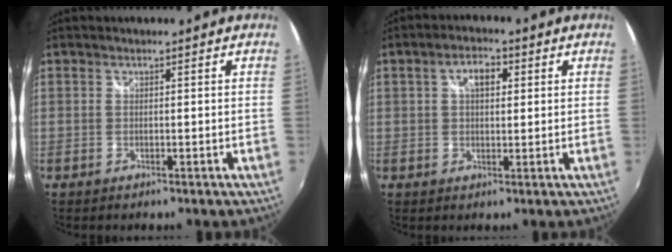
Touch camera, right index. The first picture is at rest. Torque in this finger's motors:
{"motor_torque": [0.27, -0.08, 0.35, 0.07]}